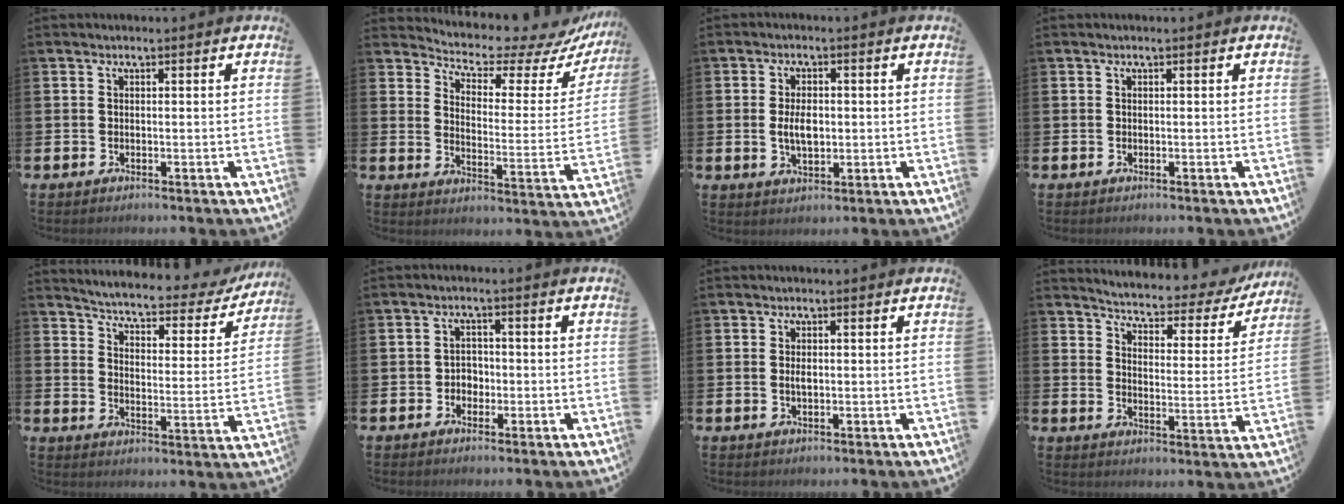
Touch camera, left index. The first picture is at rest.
{"total": 6.0, "force": [5.7, 1.6, 1.2], "torque": [-0.044, -0.056, 0.089]}
{"total": 4.0, "force": [0.1, 2.3, 3.3], "torque": [-0.048, 0.002, -0.003]}
{"total": 0.0}
{"total": 4.1, "force": [3.8, 0.9, 1.3], "torque": [-0.041, -0.035, 0.053]}
{"total": 2.3, "force": [-0.8, 2.0, 0.8], "torque": [-0.012, 0.004, -0.021]}
{"total": 1.1, "force": [0.1, 0.6, 1.0], "torque": [-0.020, 0.005, 0.000]}
{"total": 3.8, "force": [3.7, 0.8, 0.8], "torque": [-0.040, -0.033, 0.055]}